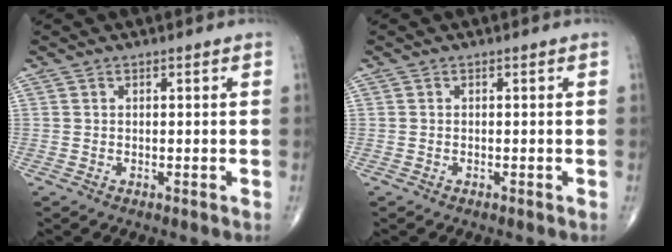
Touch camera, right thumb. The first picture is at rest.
{"total": 0.0}